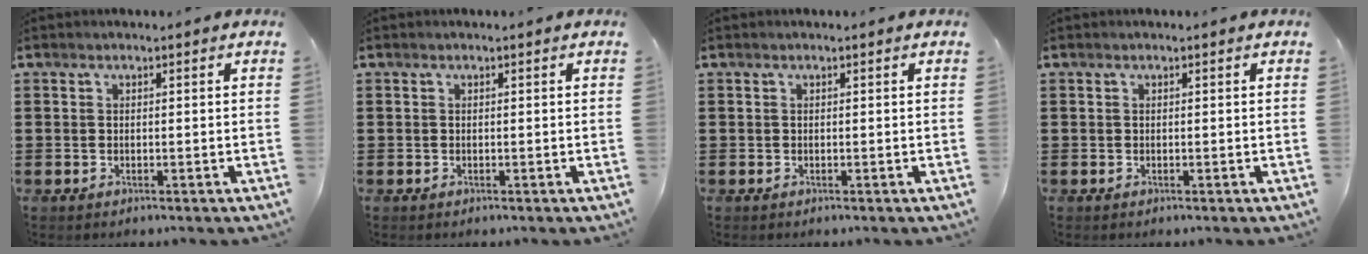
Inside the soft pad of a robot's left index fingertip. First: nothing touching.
{"total": 0.0}
{"total": 0.0}
{"total": 0.0}